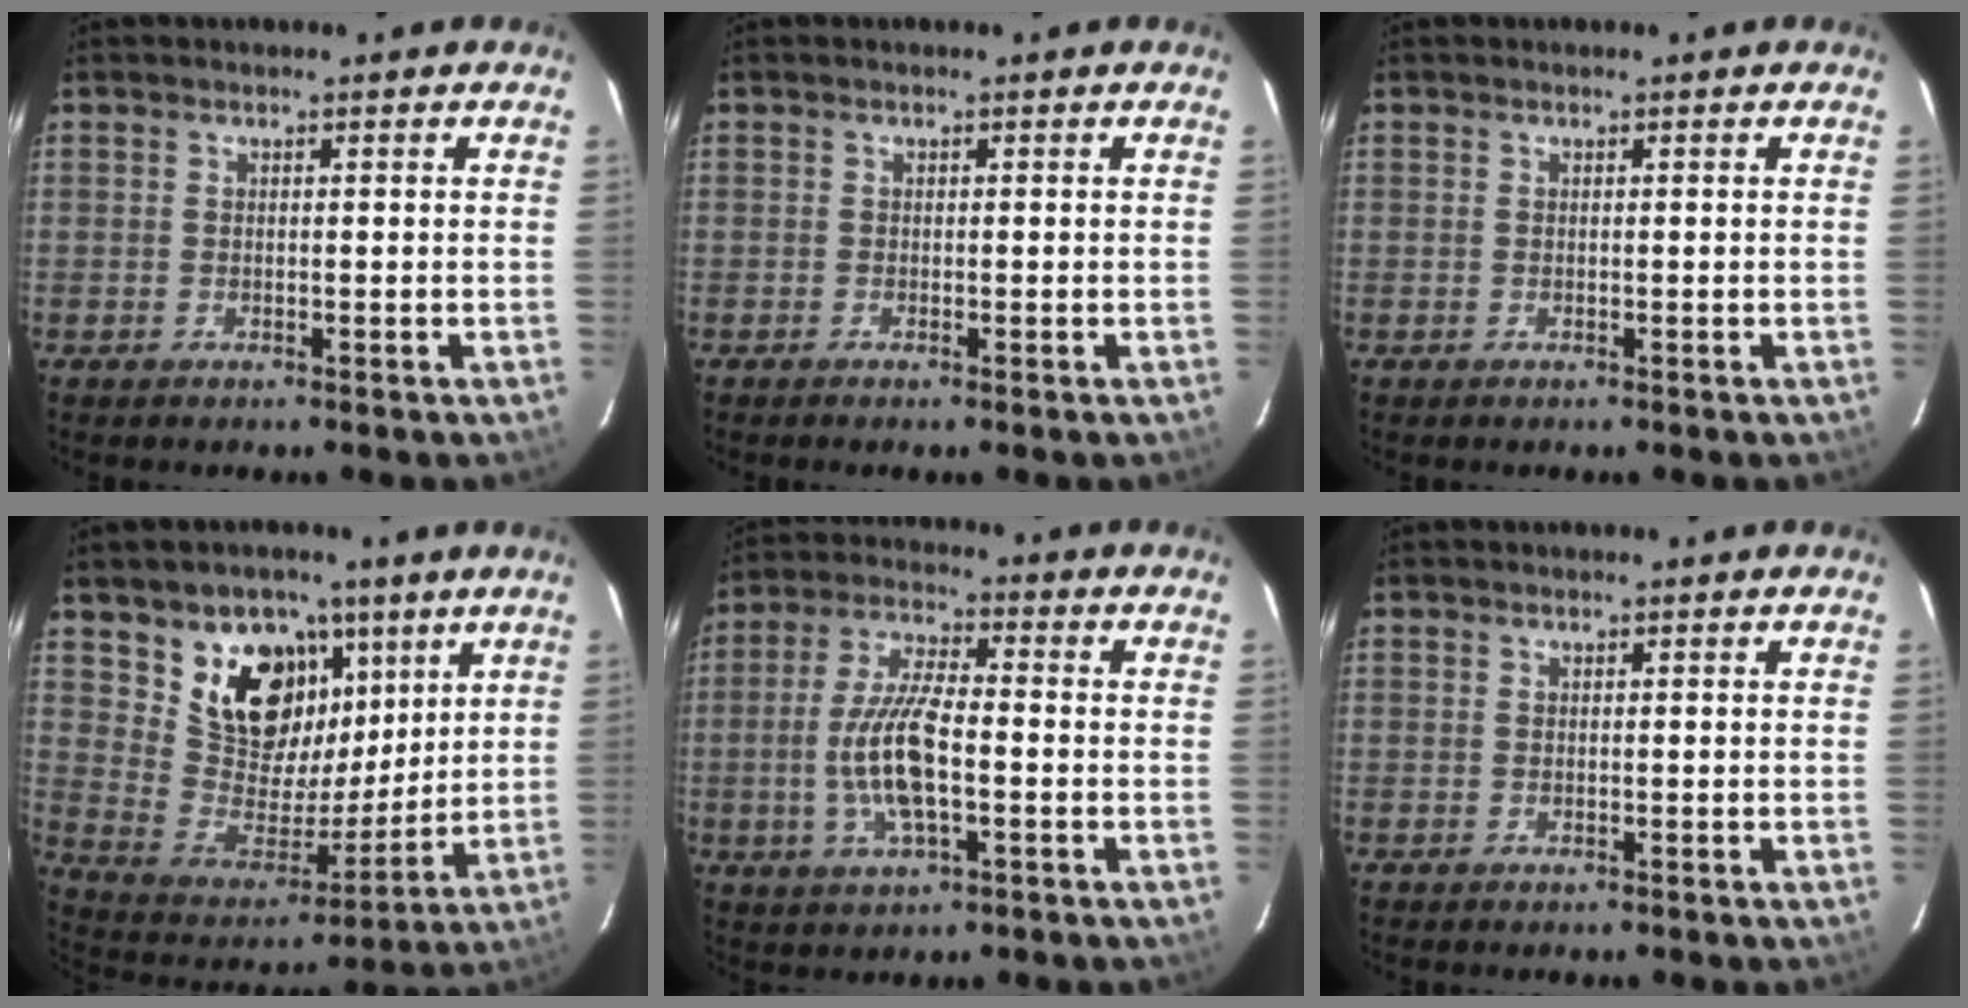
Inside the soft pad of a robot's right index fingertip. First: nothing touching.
{"total": 0.0}
{"total": 0.0}
{"total": 16.3, "force": [8.8, 12.0, 6.7], "torque": [-0.138, 0.009, 0.170]}
{"total": 11.2, "force": [-2.3, 3.5, 10.4], "torque": [-0.212, 0.001, -0.044]}
{"total": 0.0}